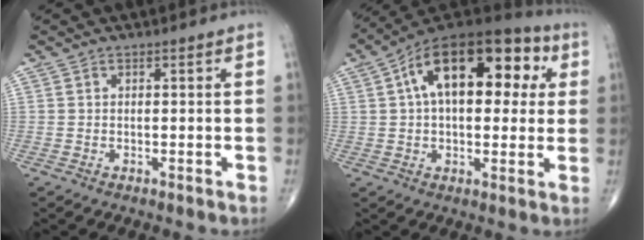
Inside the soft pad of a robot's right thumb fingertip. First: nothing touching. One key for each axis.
{"total": 21.8, "fx": 5.8, "fy": 11.6, "fz": 17.6, "tx": -0.244, "ty": 0.033, "tz": 0.079}